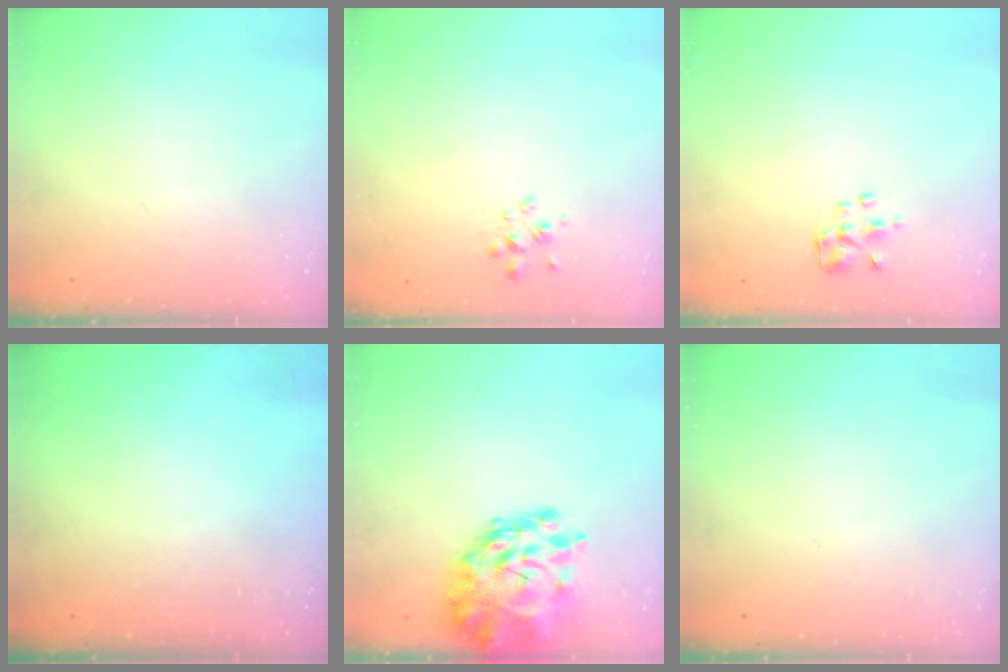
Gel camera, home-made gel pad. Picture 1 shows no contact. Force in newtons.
{"total": 2.1, "press": 2.0, "slide": 0.9}
{"total": 2.4, "press": 2.3, "slide": 0.6}
{"total": 0.0}
{"total": 8.9, "press": 8.3, "slide": 3.2}
{"total": 0.0}